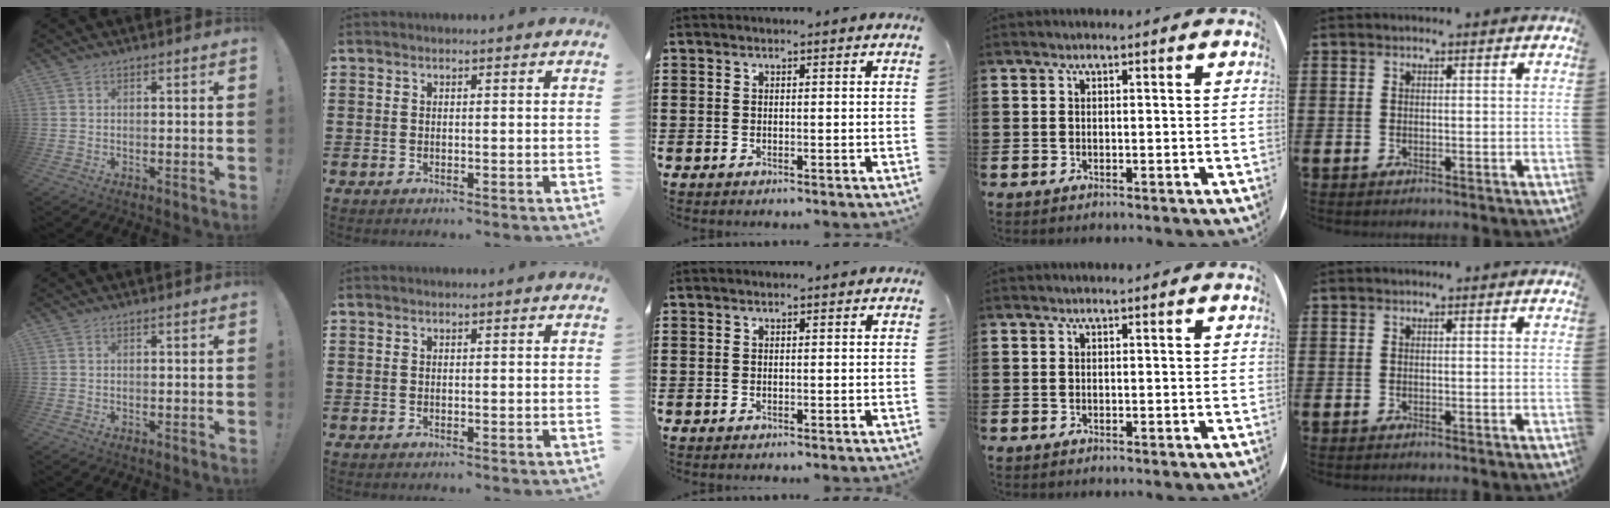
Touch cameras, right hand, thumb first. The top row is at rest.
{}